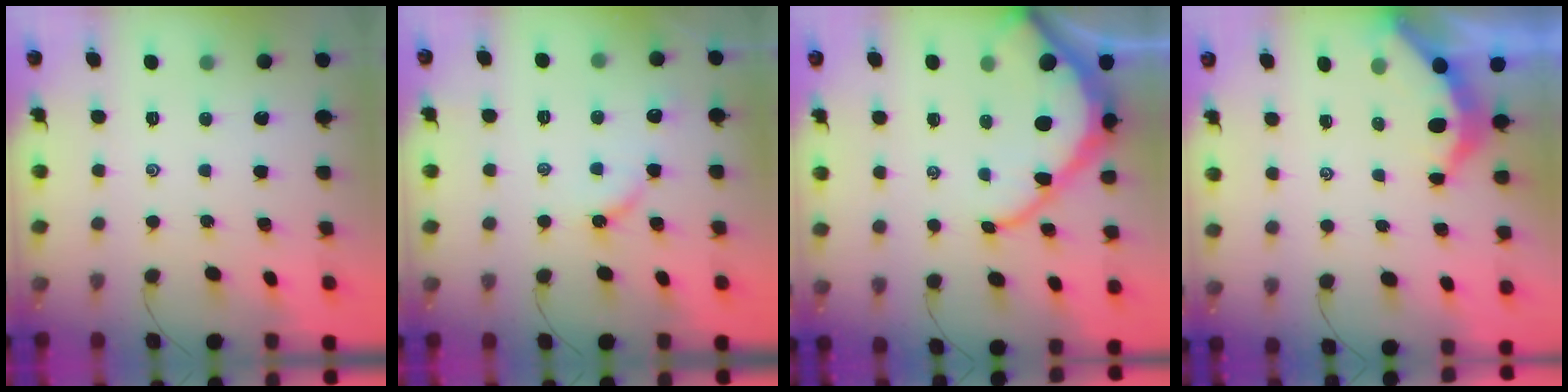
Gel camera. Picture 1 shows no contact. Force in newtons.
{"total": 4.9, "press": 4.9, "slide": 0.8}
{"total": 12.4, "press": 12.4, "slide": 1.1}
{"total": 3.7, "press": 3.7, "slide": 0.4}